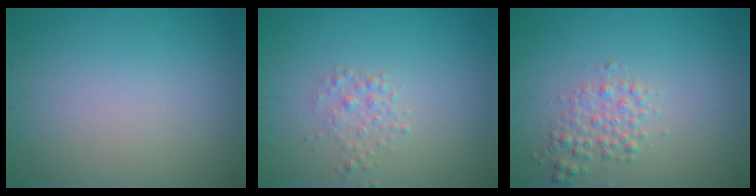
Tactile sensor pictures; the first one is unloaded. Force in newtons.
{"total": 1.3, "press": 1.3, "slide": 0.0}
{"total": 2.2, "press": 2.2, "slide": 0.0}